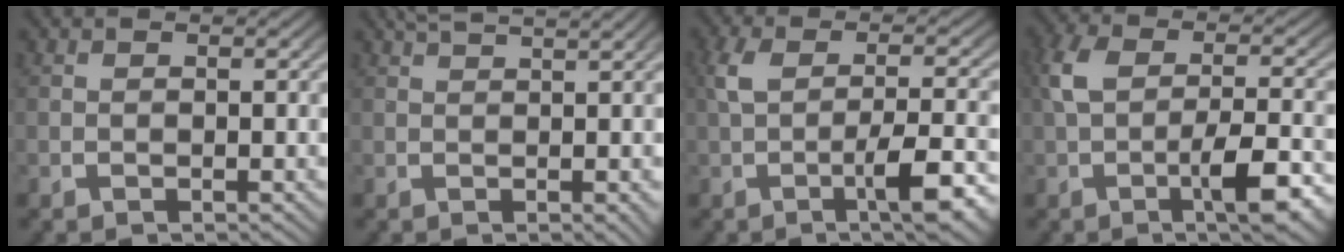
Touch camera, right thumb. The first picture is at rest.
{"total": 3.1, "force": [2.1, 0.3, 2.2], "torque": [-0.028, 0.003, 0.035]}
{"total": 6.1, "force": [-0.8, 2.1, 5.7], "torque": [-0.096, -0.002, -0.008]}
{"total": 6.9, "force": [-0.7, 3.1, 6.1], "torque": [-0.115, -0.007, -0.005]}